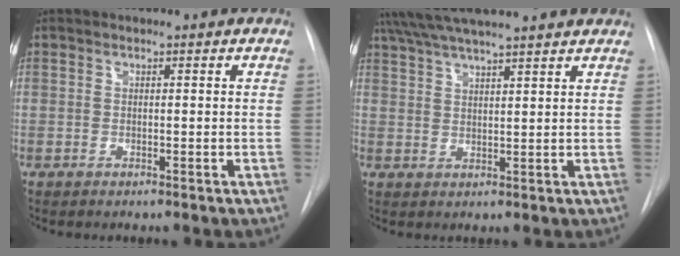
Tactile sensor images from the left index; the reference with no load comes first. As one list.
[{"total": 15.7, "force": [14.1, 1.6, 6.7], "torque": [-0.124, 0.054, 0.208]}]